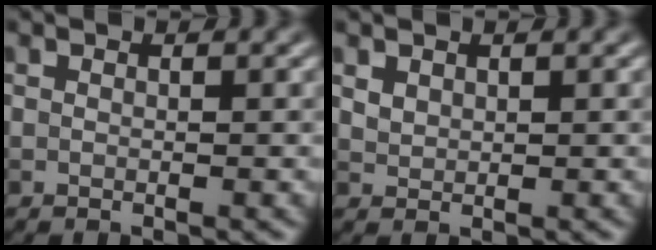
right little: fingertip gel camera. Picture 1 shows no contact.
{"total": 1.1, "force": [0.7, 0.7, 0.4], "torque": [-0.010, -0.001, 0.019]}